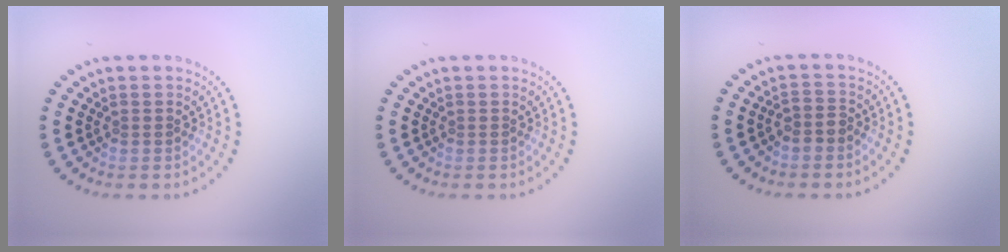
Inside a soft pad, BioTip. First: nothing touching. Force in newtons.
{"total": 0.0}
{"total": 1.5, "press": 1.3, "slide": 0.8}